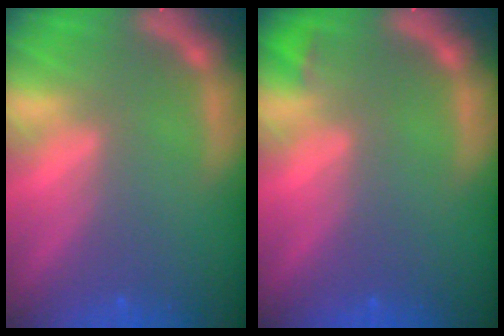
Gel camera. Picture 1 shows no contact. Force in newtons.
{"total": 0.9}